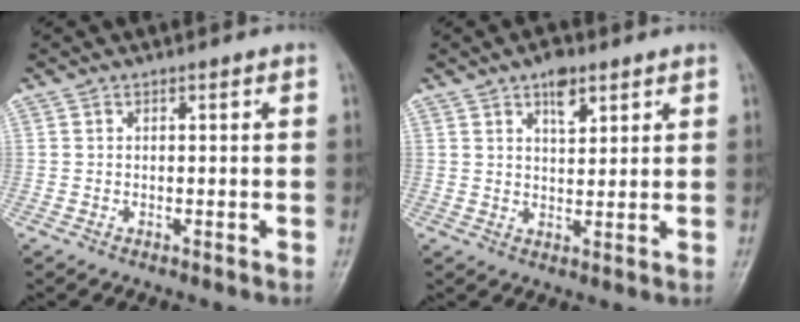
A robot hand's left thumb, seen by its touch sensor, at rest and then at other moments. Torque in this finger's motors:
{"motor_torque": [0.51, -0.70, 0.51, -0.63, 0.18]}